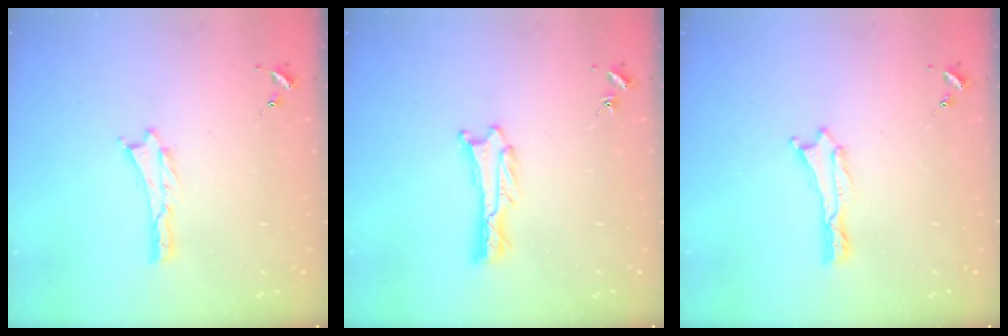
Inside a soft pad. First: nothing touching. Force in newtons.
{"total": 0.9, "press": 0.8, "slide": 0.1}
{"total": 0.0}